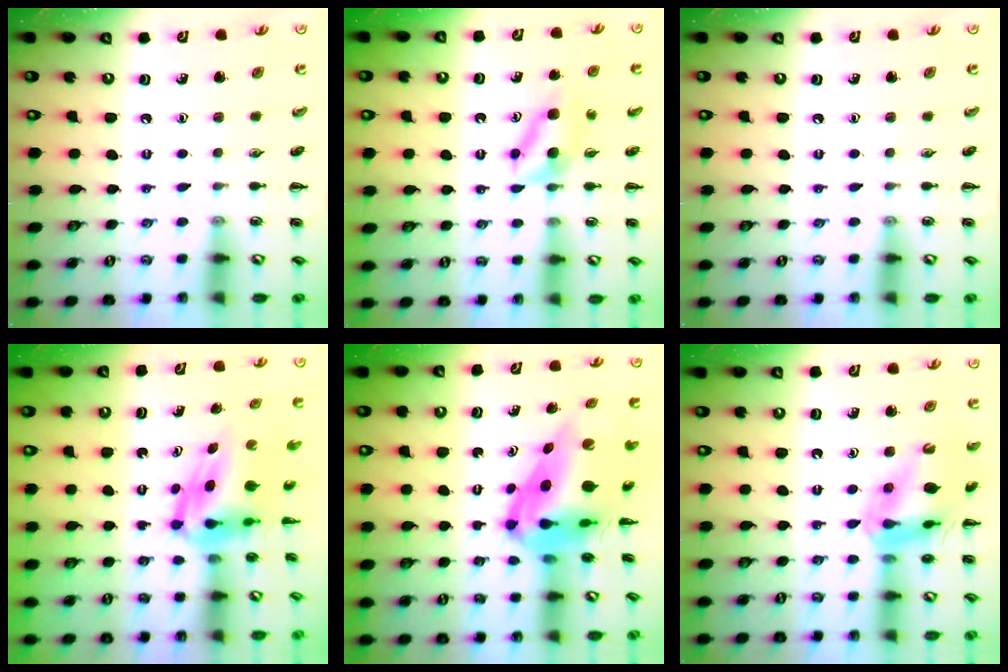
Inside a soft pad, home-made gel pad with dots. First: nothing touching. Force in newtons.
{"total": 5.3, "press": 5.2, "slide": 1.0}
{"total": 0.0}
{"total": 5.0, "press": 4.8, "slide": 1.3}
{"total": 10.7, "press": 10.3, "slide": 2.9}
{"total": 16.6, "press": 16.4, "slide": 2.3}